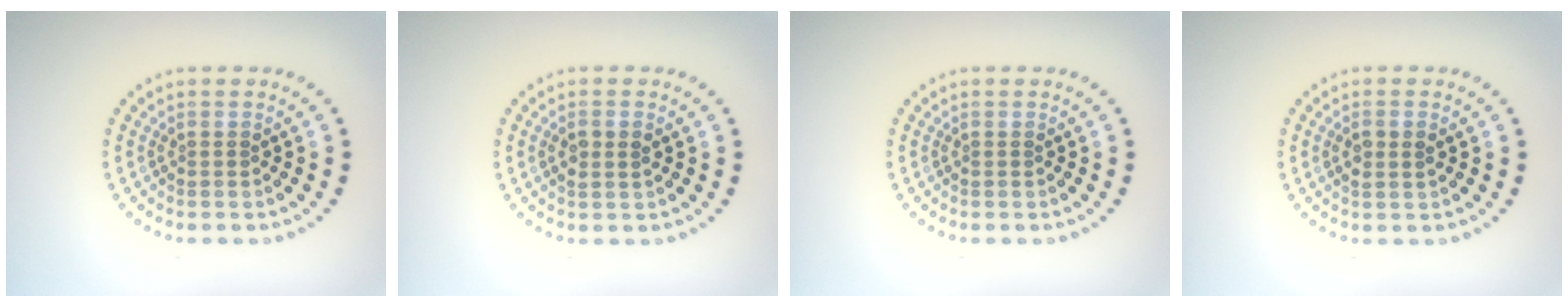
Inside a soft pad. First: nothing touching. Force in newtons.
{"total": 1.6, "press": 1.6, "slide": 0.4}
{"total": 0.0}
{"total": 1.6, "press": 1.6, "slide": 0.4}